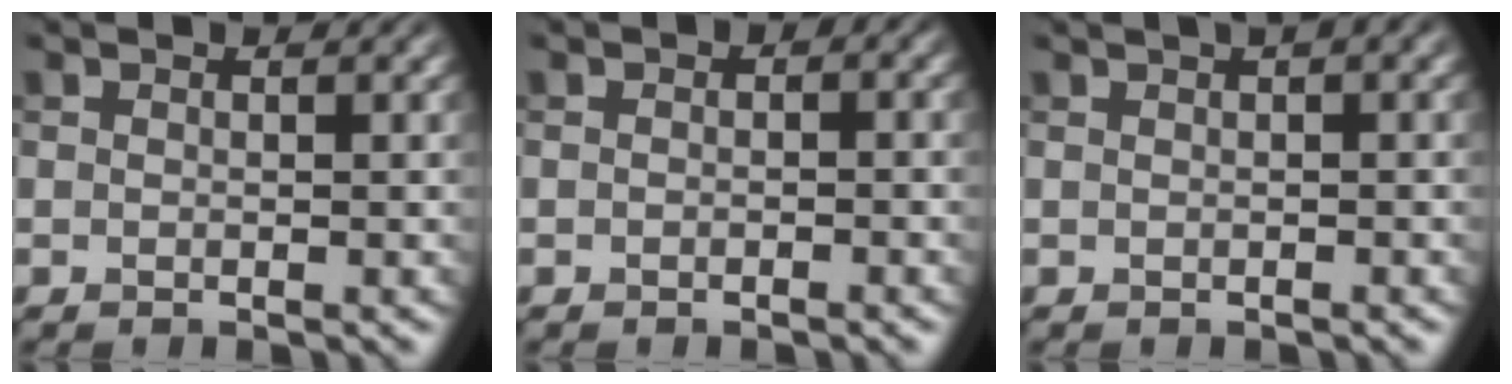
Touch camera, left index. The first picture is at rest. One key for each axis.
{"total": 0.9, "fx": -0.3, "fy": 0.5, "fz": 0.7, "tx": -0.010, "ty": 0.000, "tz": -0.005}
{"total": 3.6, "fx": 1.6, "fy": 1.4, "fz": 2.9, "tx": -0.017, "ty": 0.018, "tz": 0.007}